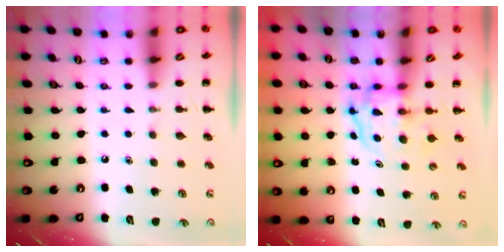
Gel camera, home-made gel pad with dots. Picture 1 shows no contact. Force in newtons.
{"total": 3.9, "press": 3.8, "slide": 0.6}